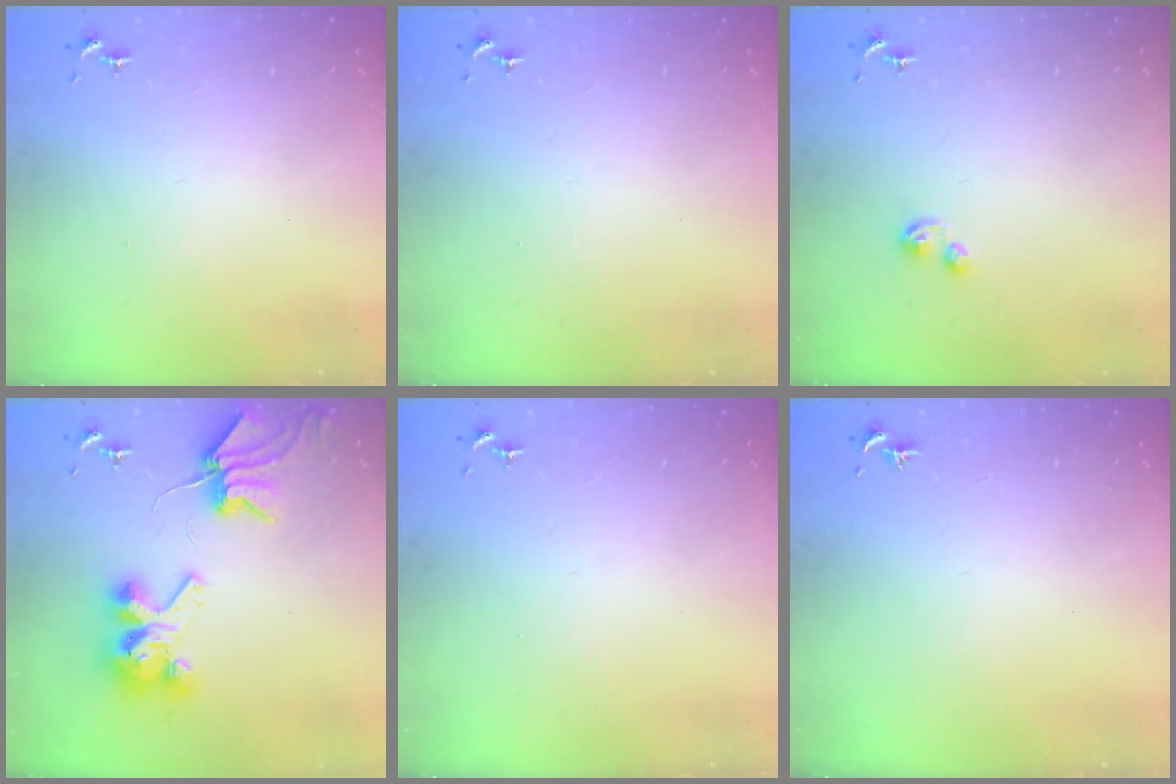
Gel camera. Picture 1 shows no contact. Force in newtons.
{"total": 0.0}
{"total": 2.9, "press": 2.9, "slide": 0.4}
{"total": 9.5, "press": 9.4, "slide": 1.2}
{"total": 0.0}
{"total": 0.0}